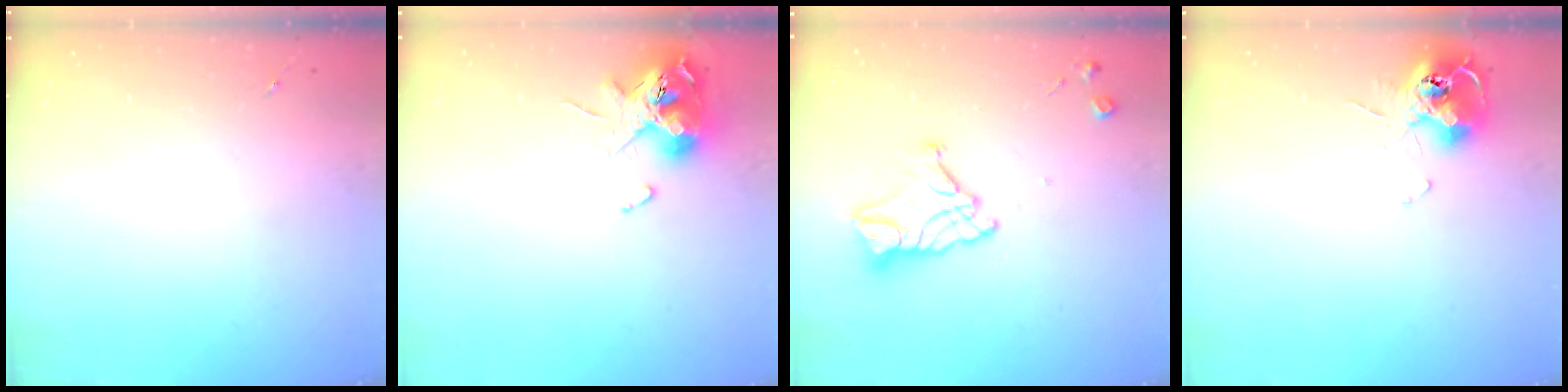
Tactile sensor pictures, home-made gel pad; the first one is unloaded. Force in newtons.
{"total": 11.9, "press": 11.8, "slide": 1.5}
{"total": 13.7, "press": 13.7, "slide": 1.3}
{"total": 12.0, "press": 11.9, "slide": 1.2}